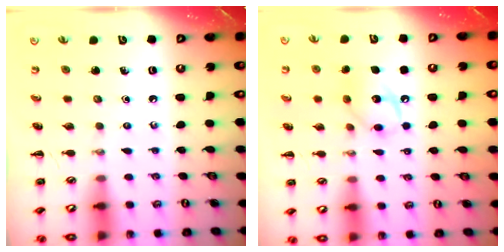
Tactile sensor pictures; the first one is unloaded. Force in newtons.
{"total": 11.4, "press": 11.3, "slide": 1.5}